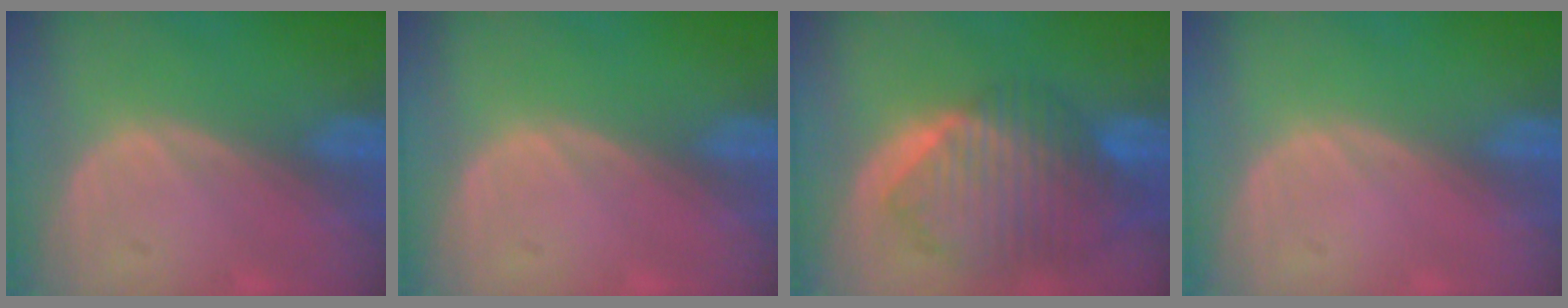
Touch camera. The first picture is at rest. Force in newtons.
{"total": 0.0}
{"total": 10.3, "press": 9.0, "slide": 5.1}
{"total": 0.0}